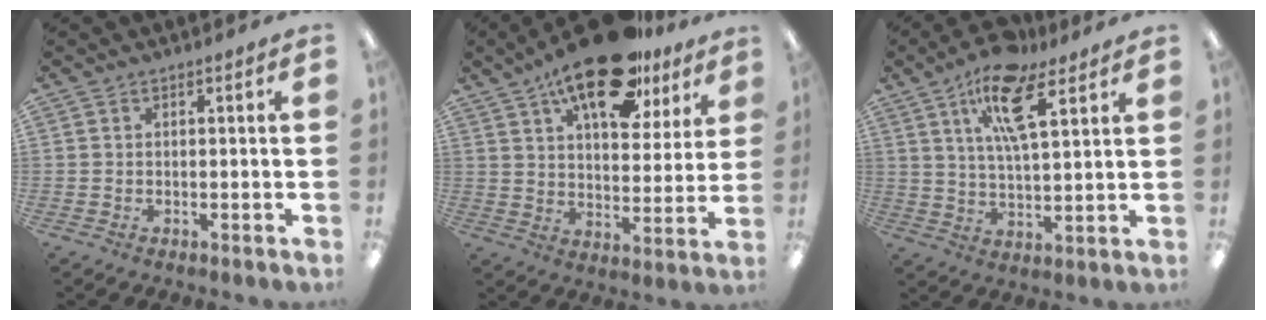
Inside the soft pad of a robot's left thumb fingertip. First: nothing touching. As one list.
[{"total": 20.5, "force": [13.8, 8.8, 12.3], "torque": [-0.194, -0.065, 0.231]}, {"total": 15.2, "force": [8.5, 5.8, 11.1], "torque": [-0.186, -0.021, 0.144]}]